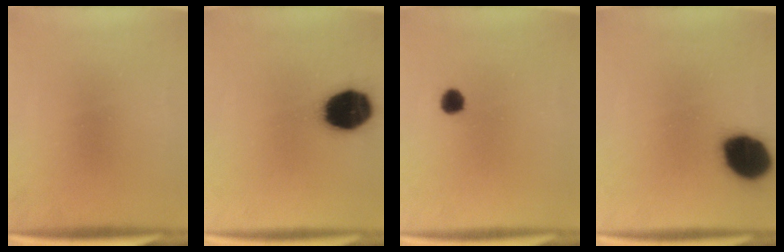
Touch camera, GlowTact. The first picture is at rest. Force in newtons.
{"total": 16.8}
{"total": 3.0}
{"total": 14.8}